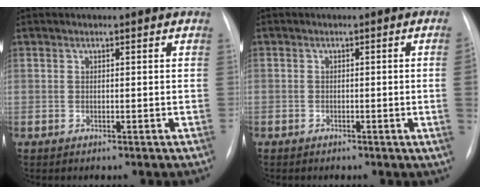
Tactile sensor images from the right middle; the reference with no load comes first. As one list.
[{"total": 2.2, "force": [-0.5, -0.4, 2.1], "torque": [-0.030, 0.001, -0.009]}]